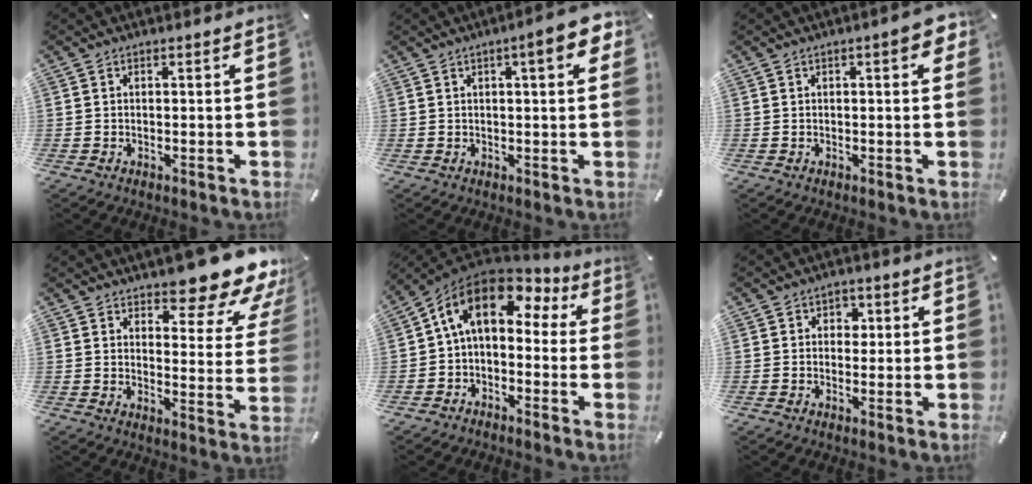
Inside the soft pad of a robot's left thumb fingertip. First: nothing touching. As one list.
[{"total": 7.8, "force": [3.3, 1.9, 6.8], "torque": [-0.092, -0.011, 0.047]}, {"total": 4.6, "force": [1.4, 1.6, 4.1], "torque": [-0.056, 0.000, 0.019]}, {"total": 13.9, "force": [11.5, 4.2, 6.6], "torque": [-0.082, -0.095, 0.191]}, {"total": 11.4, "force": [2.9, 7.3, 8.2], "torque": [-0.160, -0.002, 0.049]}, {"total": 2.4, "force": [0.3, 2.2, 0.9], "torque": [0.002, -0.003, -0.004]}]